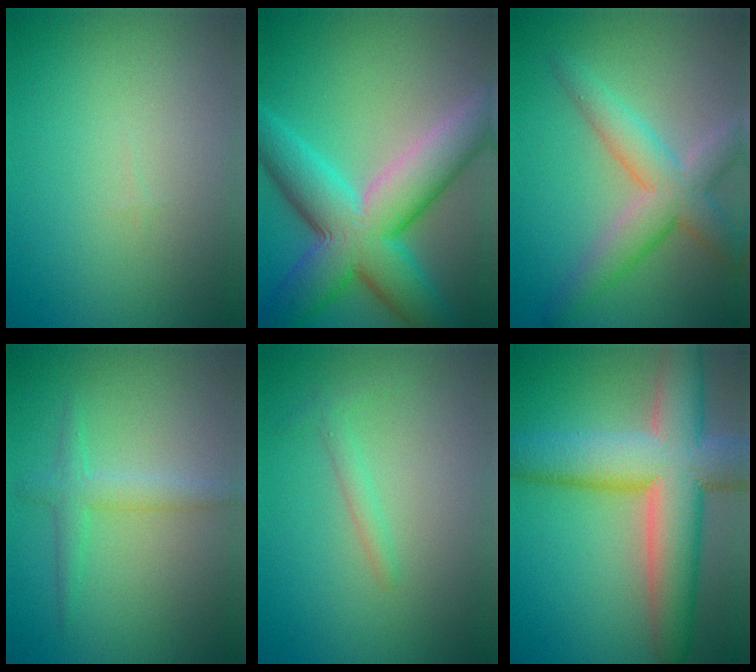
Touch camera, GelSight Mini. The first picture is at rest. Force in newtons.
{"total": 12.0, "press": 12.0, "slide": 0.2}
{"total": 5.8, "press": 5.8, "slide": 0.4}
{"total": 2.3, "press": 2.3, "slide": 0.1}
{"total": 1.3, "press": 1.3, "slide": 0.1}
{"total": 11.8, "press": 11.8, "slide": 1.0}